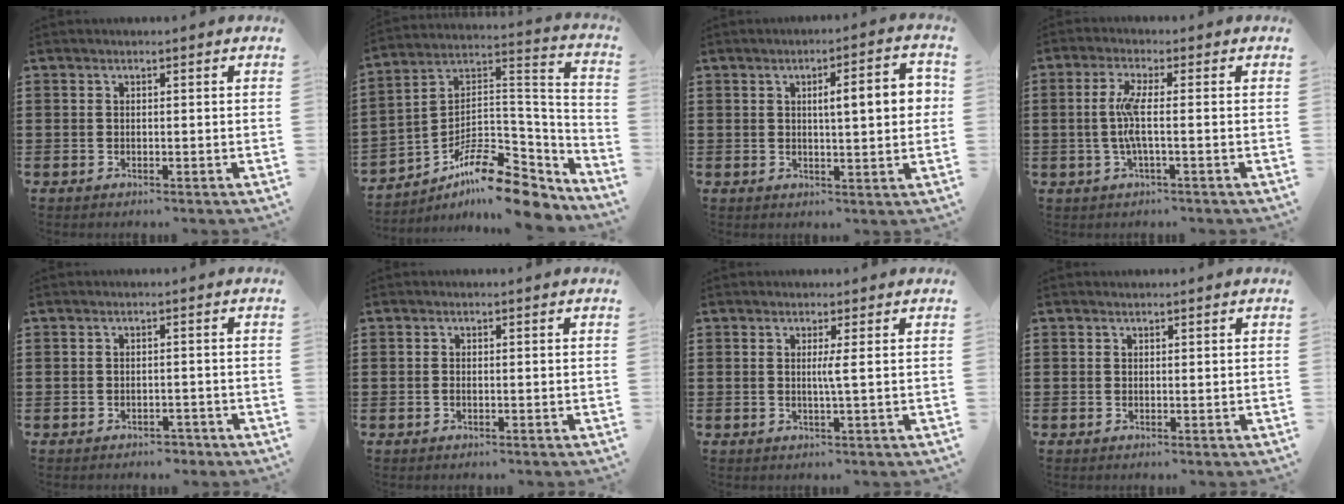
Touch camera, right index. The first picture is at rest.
{"total": 12.2, "force": [-9.0, 3.9, 7.2], "torque": [-0.126, 0.020, -0.168]}
{"total": 6.6, "force": [1.1, 1.3, 6.4], "torque": [-0.103, -0.001, 0.011]}
{"total": 5.0, "force": [-0.5, 0.3, 4.9], "torque": [-0.113, -0.012, -0.020]}
{"total": 1.7, "force": [-1.6, 0.4, 0.1], "torque": [-0.009, 0.001, -0.036]}
{"total": 0.5, "force": [-0.2, 0.0, 0.5], "torque": [-0.010, -0.004, -0.004]}
{"total": 2.0, "force": [0.2, -0.7, 1.9], "torque": [-0.036, -0.008, 0.000]}
{"total": 0.0}